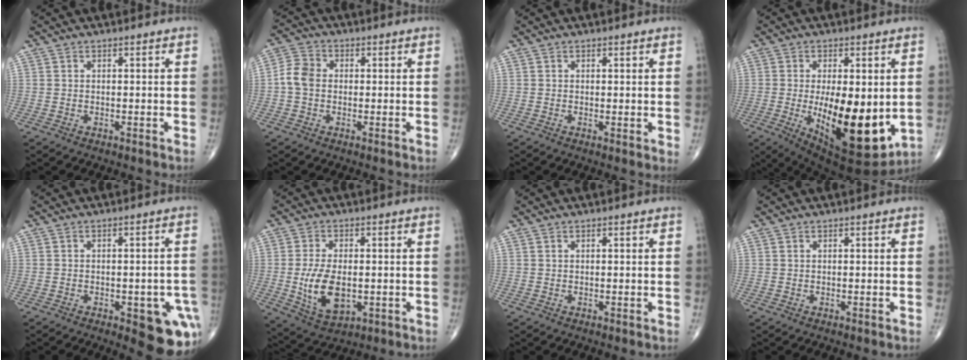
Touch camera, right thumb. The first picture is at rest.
{"total": 5.1, "force": [-0.4, 4.0, 3.1], "torque": [-0.058, 0.015, -0.018]}
{"total": 1.2, "force": [0.2, 0.4, 1.1], "torque": [-0.019, -0.006, -0.002]}
{"total": 18.9, "force": [-2.4, 7.8, 17.0], "torque": [-0.261, -0.036, -0.013]}
{"total": 12.1, "force": [-4.8, 4.7, 10.0], "torque": [-0.082, 0.016, -0.046]}
{"total": 10.9, "force": [-1.4, 6.1, 8.9], "torque": [-0.161, -0.010, -0.014]}
{"total": 0.0}
{"total": 0.0}